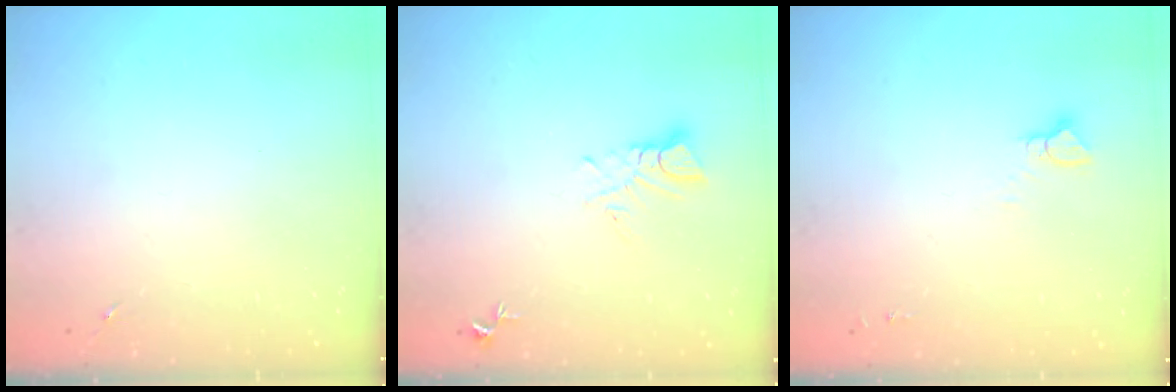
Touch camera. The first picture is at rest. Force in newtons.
{"total": 5.0, "press": 5.0, "slide": 0.3}
{"total": 3.3, "press": 3.3, "slide": 0.2}